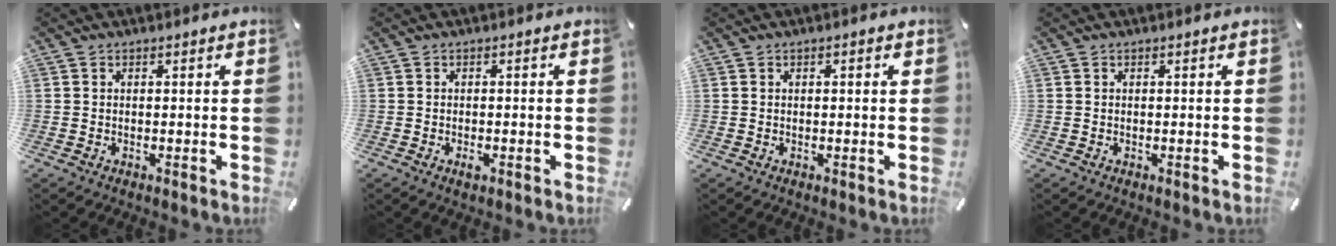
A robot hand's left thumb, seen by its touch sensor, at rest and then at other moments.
{"total": 1.3, "force": [-0.6, 0.6, 1.0], "torque": [-0.021, -0.002, -0.010]}
{"total": 0.7, "force": [0.1, 0.3, 0.6], "torque": [-0.010, 0.003, 0.000]}
{"total": 0.0}